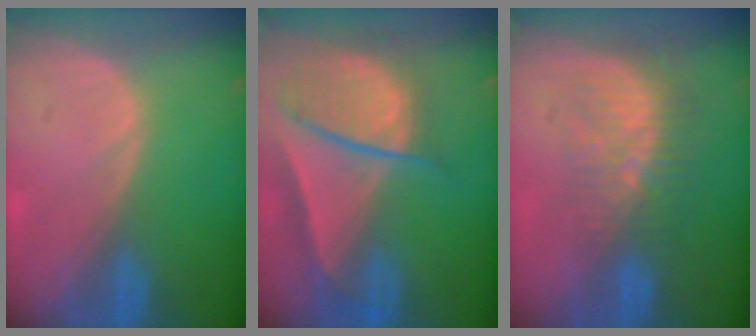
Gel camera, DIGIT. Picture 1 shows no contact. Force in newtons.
{"total": 9.3, "press": 8.1, "slide": 4.7}
{"total": 8.4, "press": 7.2, "slide": 4.2}